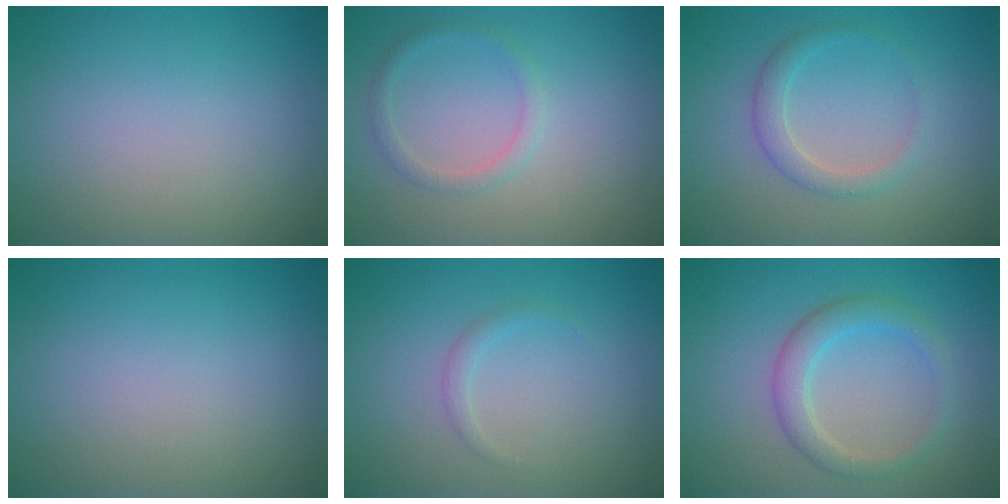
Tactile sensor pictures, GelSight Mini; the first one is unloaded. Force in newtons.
{"total": 1.3, "press": 1.3, "slide": 0.1}
{"total": 1.5, "press": 1.5, "slide": 0.0}
{"total": 0.0}
{"total": 0.9, "press": 0.9, "slide": 0.0}
{"total": 2.8, "press": 2.8, "slide": 0.1}